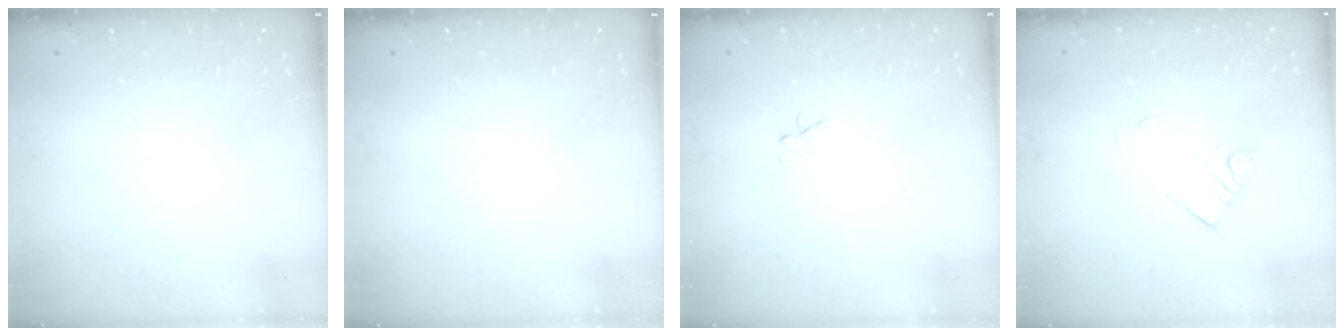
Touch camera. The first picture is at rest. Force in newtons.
{"total": 0.0}
{"total": 3.0, "press": 3.0, "slide": 0.4}
{"total": 3.8, "press": 3.8, "slide": 0.4}